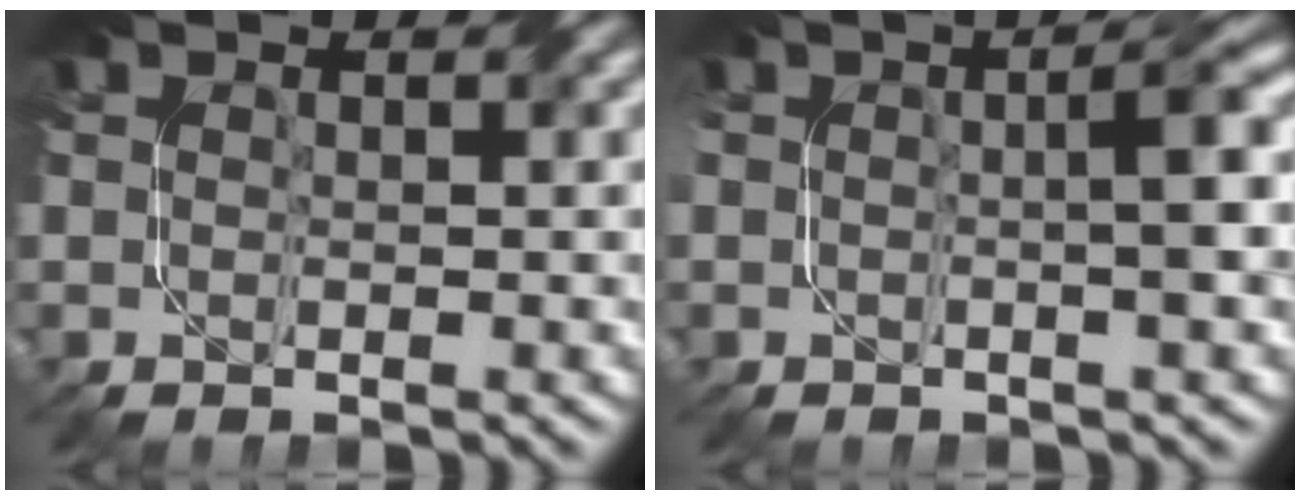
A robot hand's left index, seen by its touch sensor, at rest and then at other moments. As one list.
[{"total": 3.3, "force": [0.1, 0.5, 3.3], "torque": [-0.046, 0.017, -0.008]}]